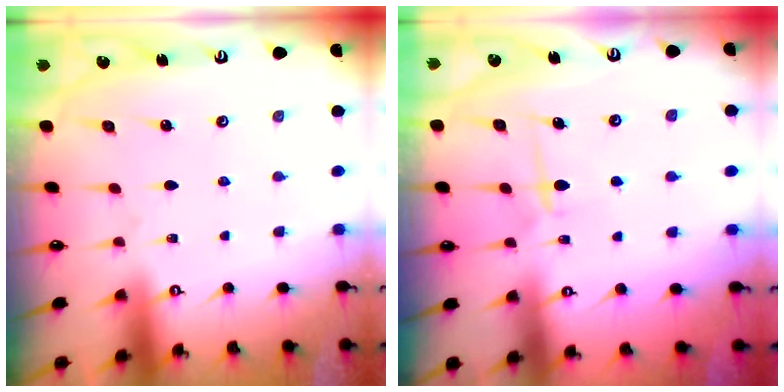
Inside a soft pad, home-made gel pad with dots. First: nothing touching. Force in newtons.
{"total": 6.0, "press": 5.9, "slide": 1.2}